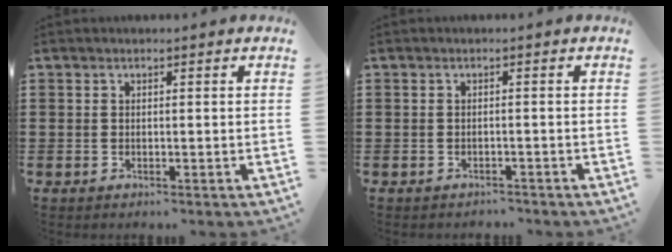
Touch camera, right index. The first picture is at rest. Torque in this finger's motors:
{"motor_torque": [-0.04, 0.04, -0.01, 0.00]}